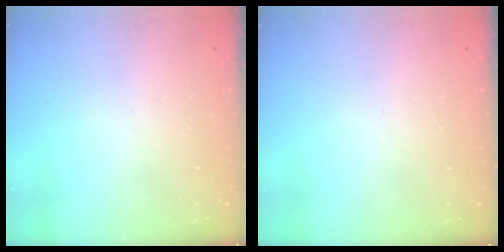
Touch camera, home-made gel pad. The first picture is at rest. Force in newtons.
{"total": 0.0}